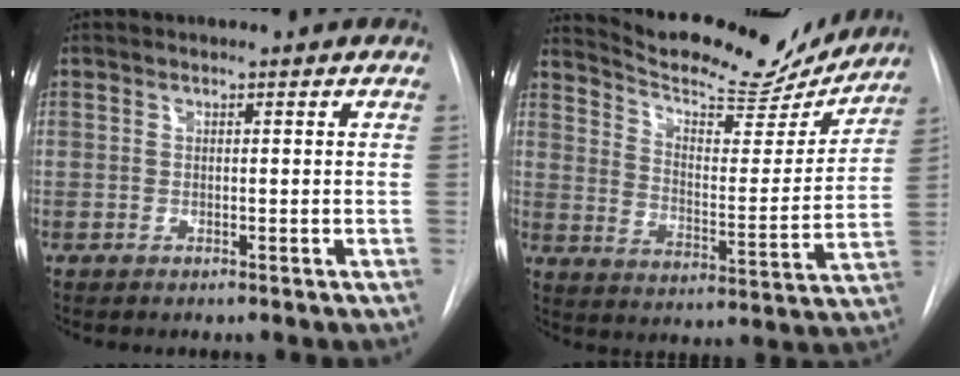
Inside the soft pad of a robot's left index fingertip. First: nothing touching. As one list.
[{"total": 19.2, "force": [18.0, 3.9, 5.6], "torque": [-0.085, -0.030, 0.254]}]